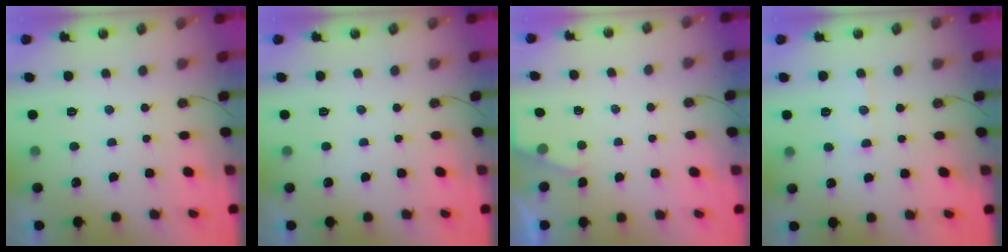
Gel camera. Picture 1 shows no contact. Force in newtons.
{"total": 0.0}
{"total": 2.0, "press": 2.0, "slide": 0.3}
{"total": 5.6, "press": 5.6, "slide": 0.4}